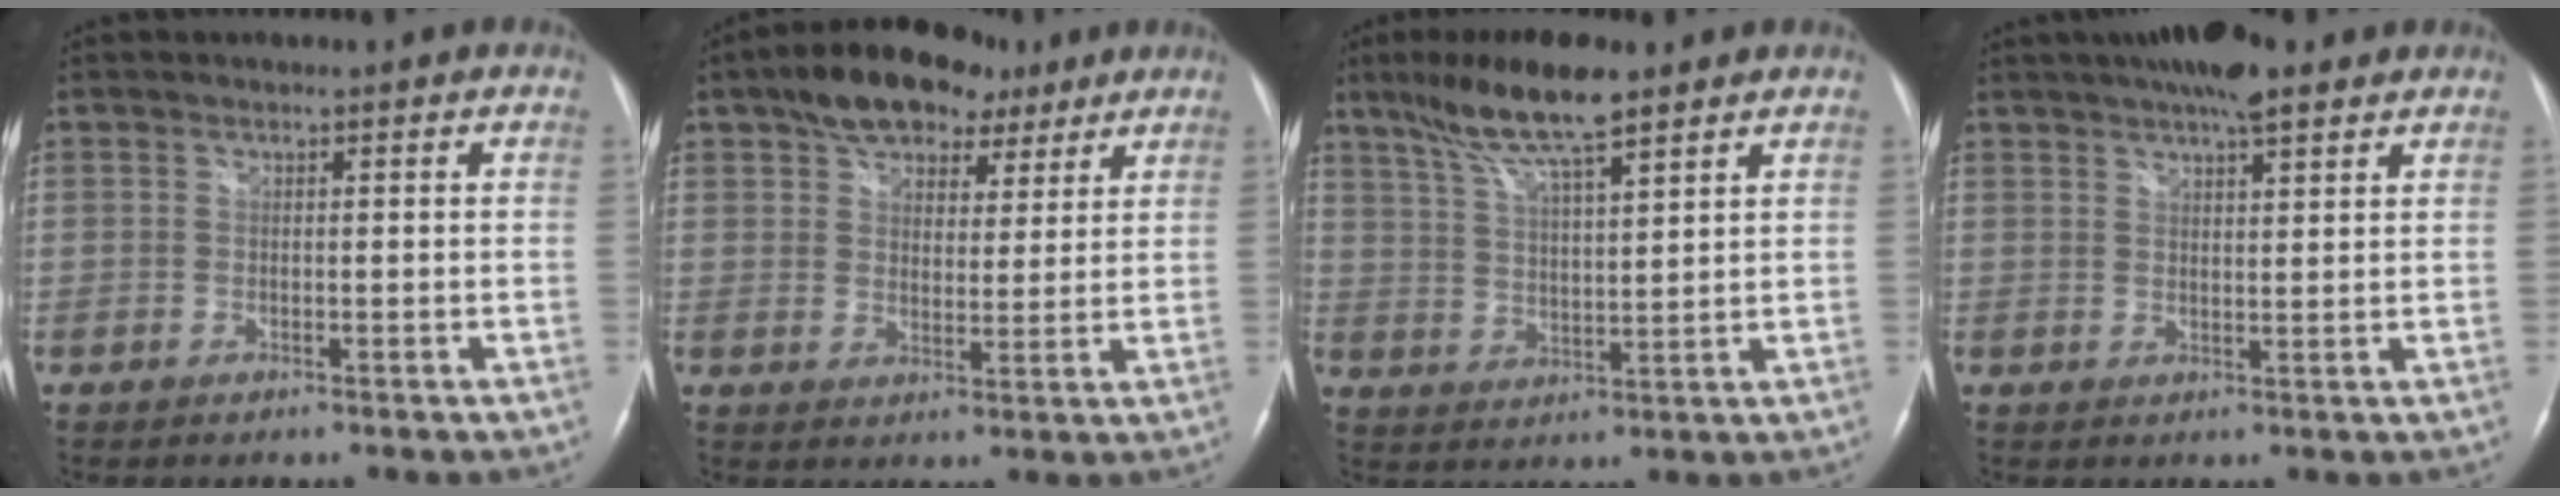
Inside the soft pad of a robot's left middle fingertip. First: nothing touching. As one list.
[{"total": 11.8, "force": [7.9, 6.3, 6.1], "torque": [-0.092, 0.031, 0.125]}, {"total": 11.1, "force": [8.0, 1.4, 7.5], "torque": [-0.146, 0.012, 0.144]}, {"total": 9.9, "force": [7.5, 2.1, 6.1], "torque": [-0.099, 0.027, 0.116]}]